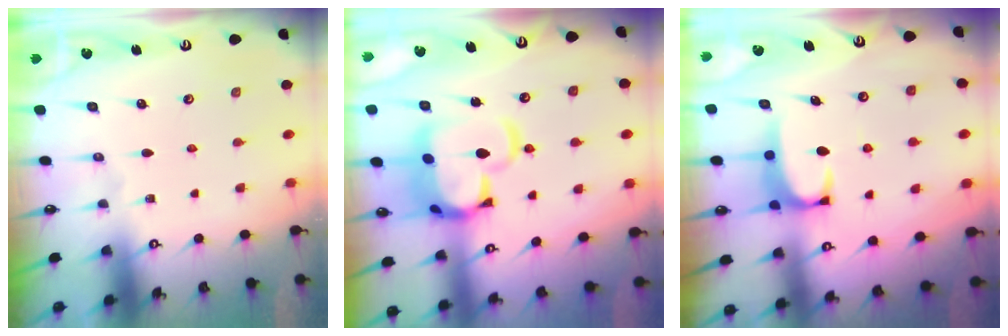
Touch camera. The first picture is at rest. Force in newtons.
{"total": 8.9, "press": 8.7, "slide": 1.6}
{"total": 2.3, "press": 2.3, "slide": 0.3}